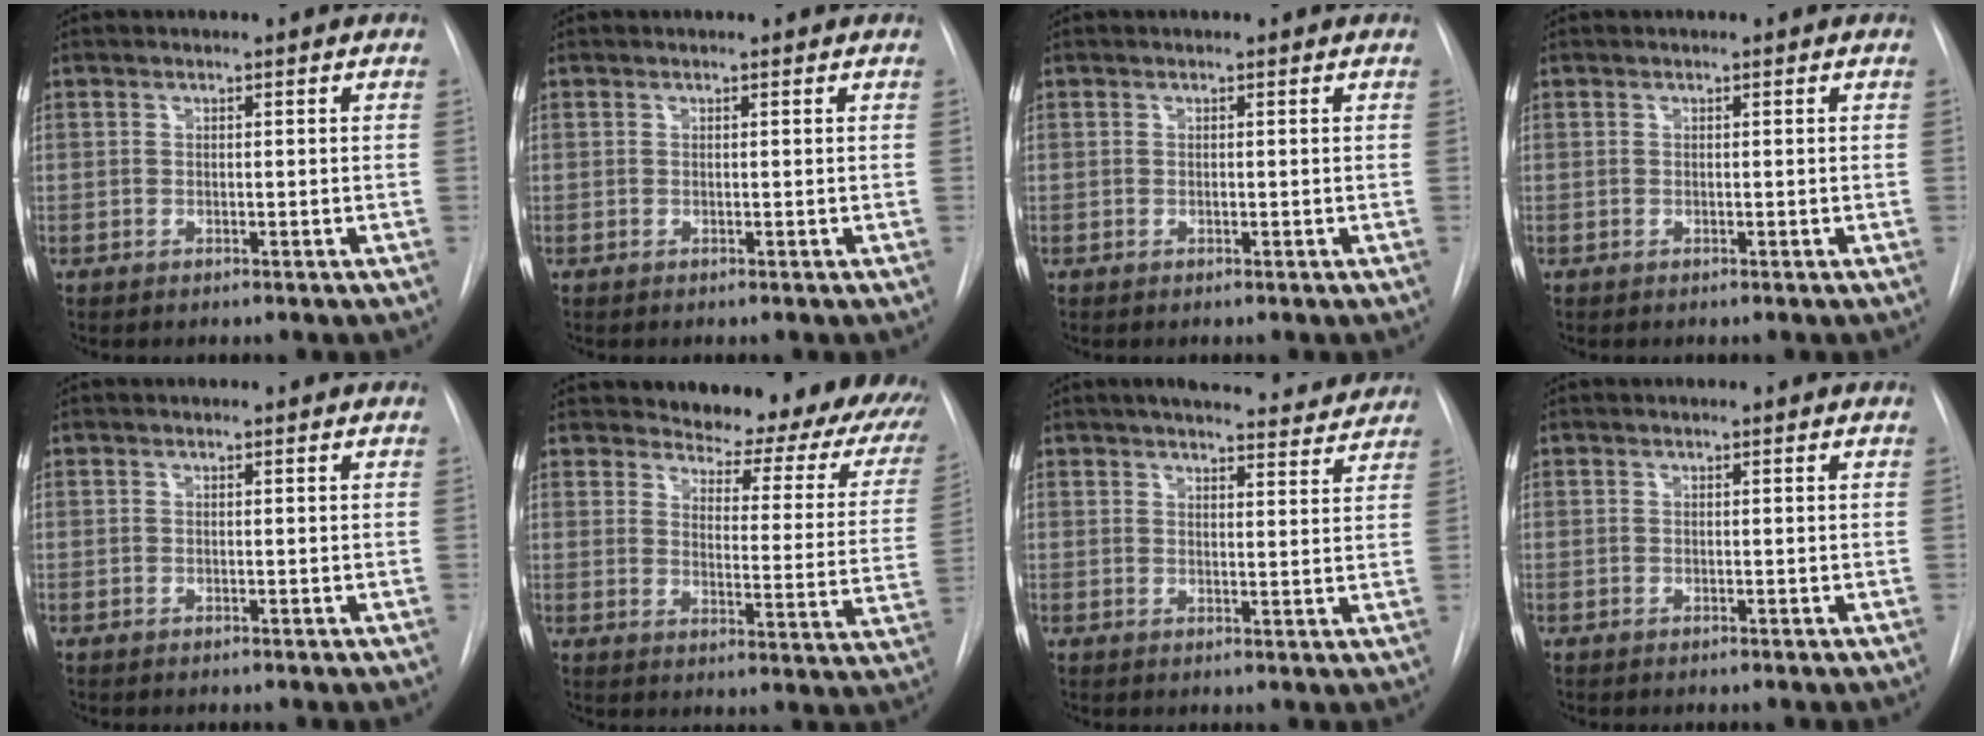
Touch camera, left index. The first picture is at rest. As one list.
[{"total": 0.7, "force": [0.7, 0.2, 0.1], "torque": [-0.006, 0.011, 0.008]}, {"total": 0.0}, {"total": 0.0}, {"total": 0.0}, {"total": 22.2, "force": [19.2, 6.9, 8.9], "torque": [-0.110, -0.066, 0.211]}, {"total": 15.1, "force": [13.8, 3.2, 5.2], "torque": [-0.054, 0.007, 0.165]}, {"total": 0.0}]